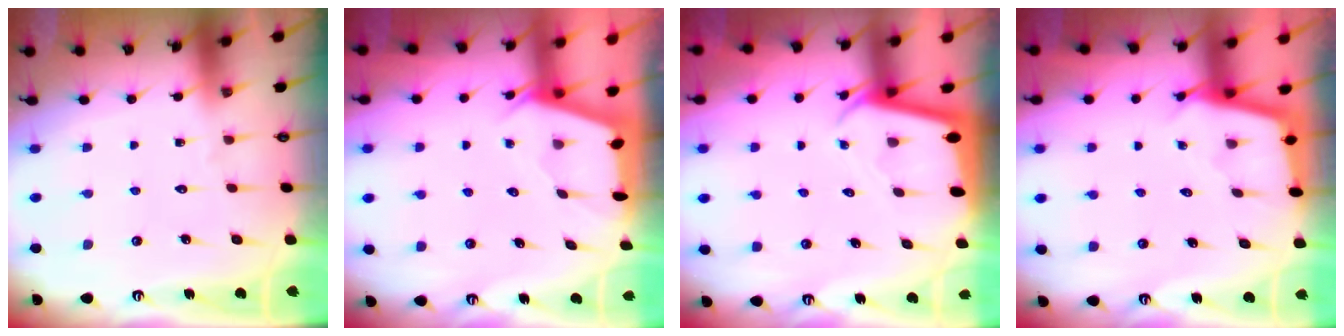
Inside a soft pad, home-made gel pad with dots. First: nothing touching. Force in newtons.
{"total": 2.1, "press": 2.0, "slide": 0.3}
{"total": 2.1, "press": 2.1, "slide": 0.2}
{"total": 2.5, "press": 2.5, "slide": 0.2}